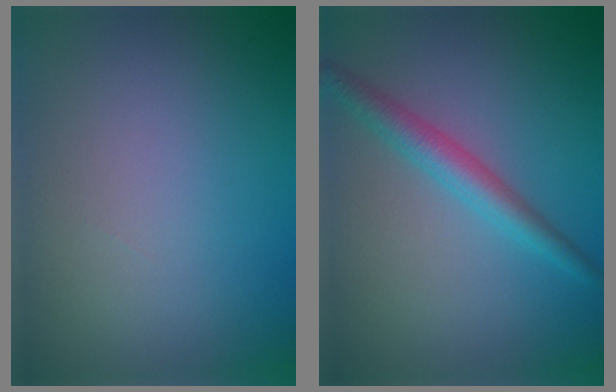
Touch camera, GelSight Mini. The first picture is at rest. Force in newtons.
{"total": 3.0, "press": 3.0, "slide": 0.0}